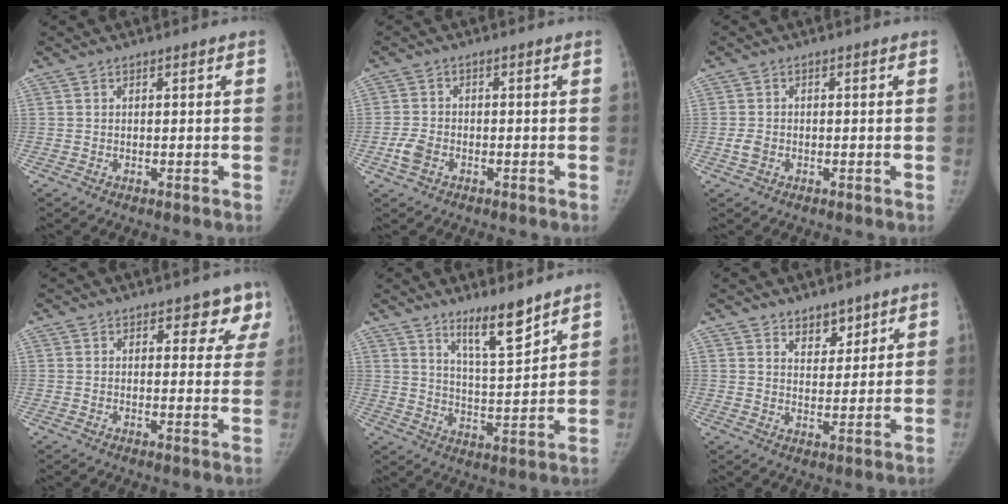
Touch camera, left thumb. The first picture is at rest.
{"total": 3.5, "force": [-1.6, 2.3, 2.1], "torque": [-0.046, 0.008, -0.032]}
{"total": 1.9, "force": [-0.6, 1.5, 1.1], "torque": [-0.019, 0.003, -0.011]}
{"total": 5.4, "force": [3.7, 3.0, 2.5], "torque": [0.012, -0.019, 0.033]}
{"total": 8.9, "force": [6.7, 1.3, 5.7], "torque": [-0.087, -0.061, 0.122]}
{"total": 4.7, "force": [3.5, 2.7, 1.8], "torque": [0.004, -0.025, 0.058]}